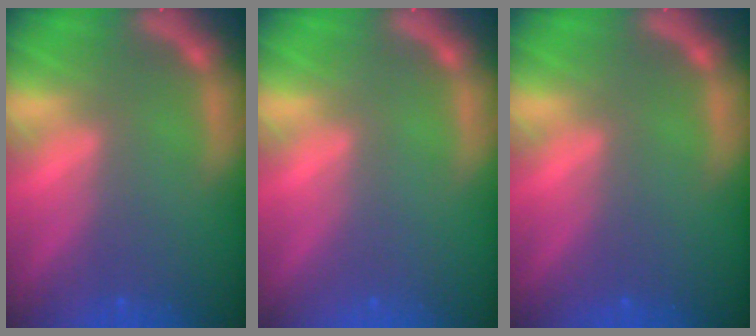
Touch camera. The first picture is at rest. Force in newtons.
{"total": 0.0}
{"total": 0.0}